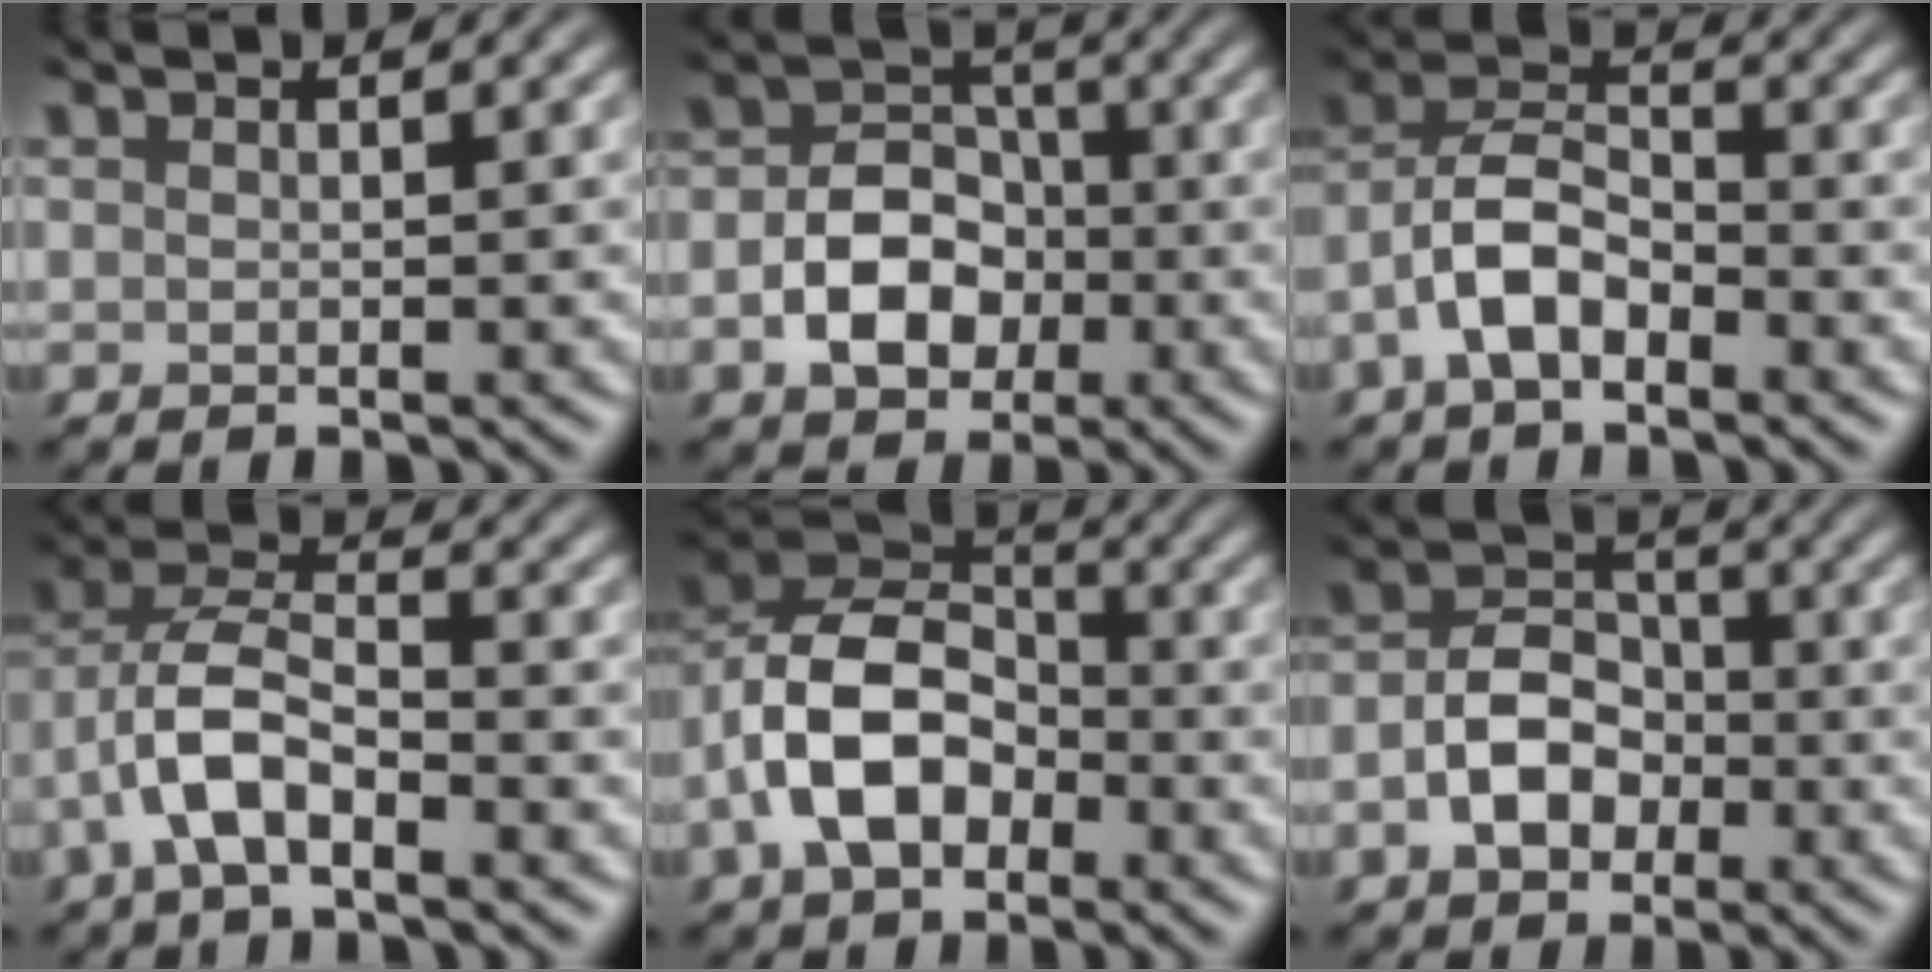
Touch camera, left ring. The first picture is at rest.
{"total": 5.0, "force": [-2.6, 3.6, 2.4], "torque": [-0.037, -0.004, -0.044]}
{"total": 5.0, "force": [-3.5, 2.2, 2.8], "torque": [-0.056, 0.006, -0.069]}
{"total": 5.4, "force": [-3.2, 2.1, 3.7], "torque": [-0.081, 0.004, -0.064]}
{"total": 7.5, "force": [-3.7, 4.8, 4.4], "torque": [-0.088, 0.009, -0.072]}
{"total": 4.4, "force": [-2.4, 3.0, 2.1], "torque": [-0.037, -0.003, -0.043]}